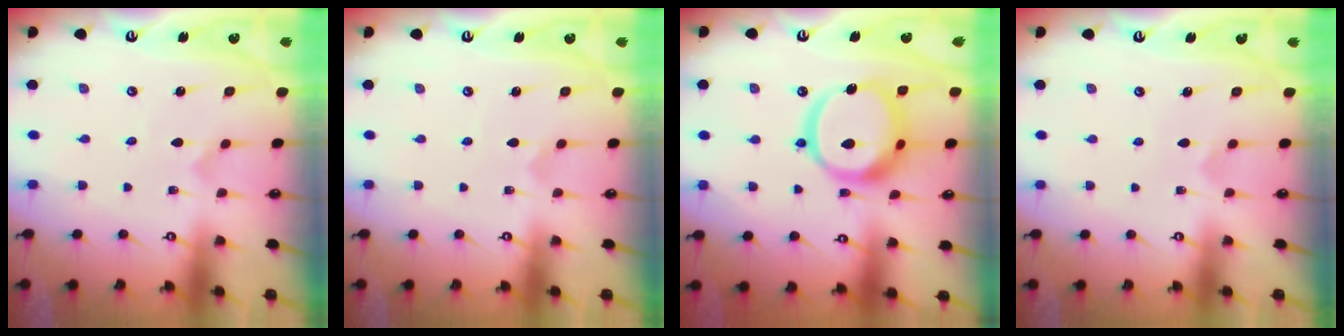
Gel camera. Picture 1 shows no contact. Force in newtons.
{"total": 0.7, "press": 0.7, "slide": 0.1}
{"total": 18.8, "press": 18.7, "slide": 2.2}
{"total": 2.3, "press": 2.3, "slide": 0.2}